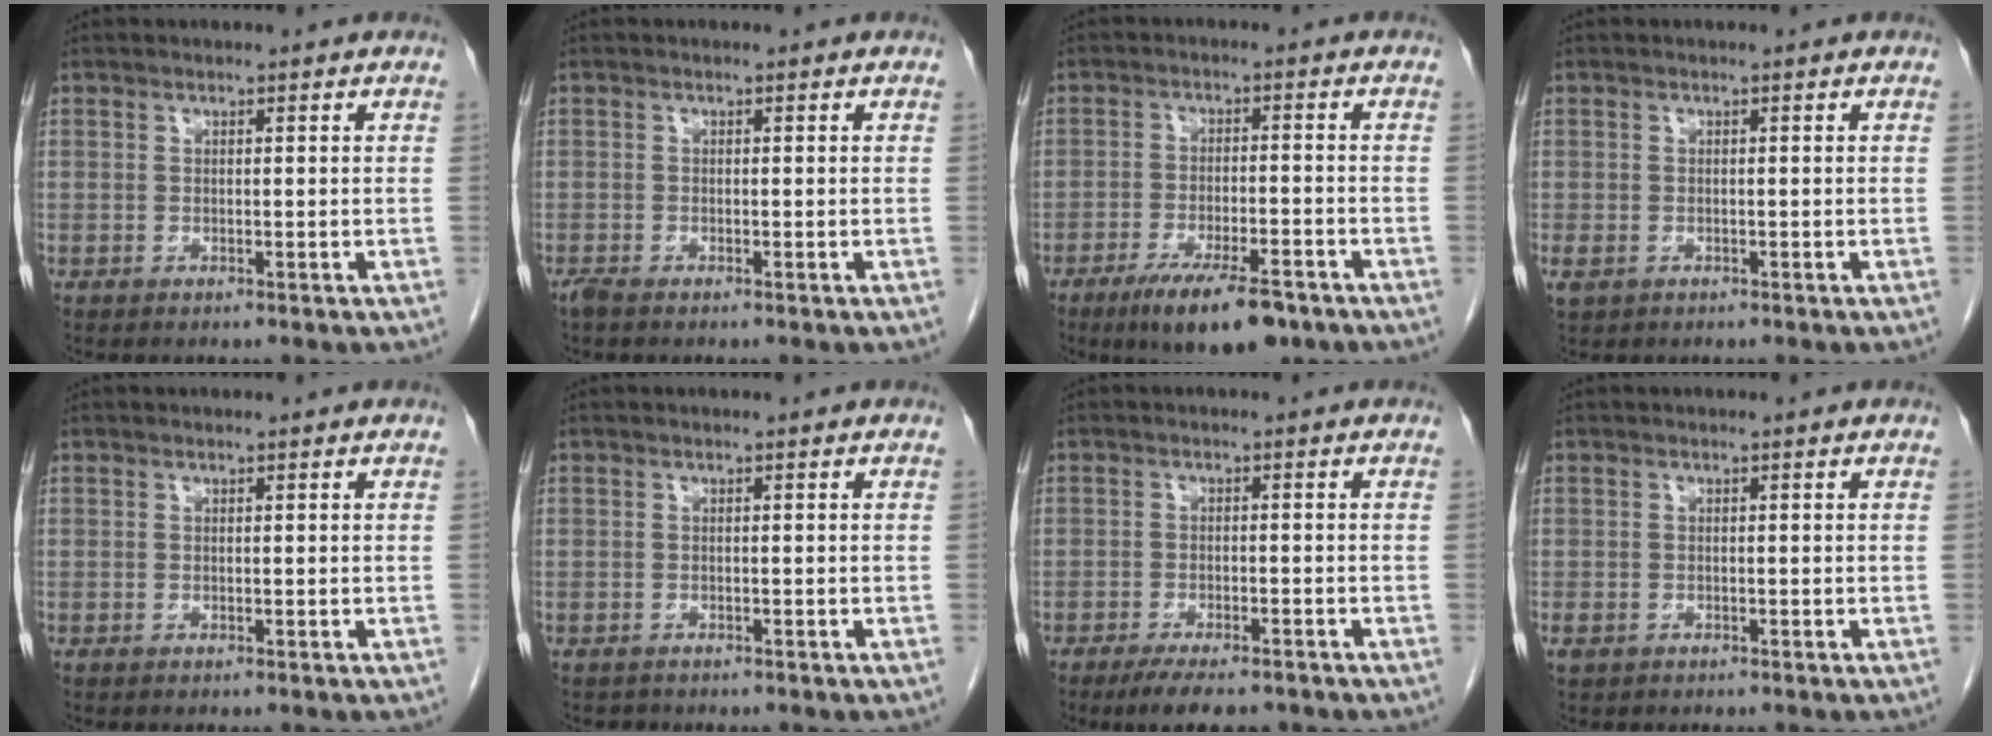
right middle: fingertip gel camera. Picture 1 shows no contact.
{"total": 1.2, "force": [-1.0, 0.2, 0.6], "torque": [-0.020, -0.005, -0.020]}
{"total": 10.8, "force": [-7.4, 2.6, 7.4], "torque": [-0.122, -0.017, -0.119]}
{"total": 1.7, "force": [-0.7, 1.3, 0.9], "torque": [-0.023, -0.001, -0.006]}
{"total": 0.0}
{"total": 0.8, "force": [-0.7, 0.4, -0.1], "torque": [-0.007, 0.000, -0.011]}
{"total": 7.1, "force": [-5.6, 2.0, 3.9], "torque": [-0.058, -0.010, -0.085]}
{"total": 1.6, "force": [-0.9, 1.1, 0.6], "torque": [-0.018, 0.000, -0.011]}